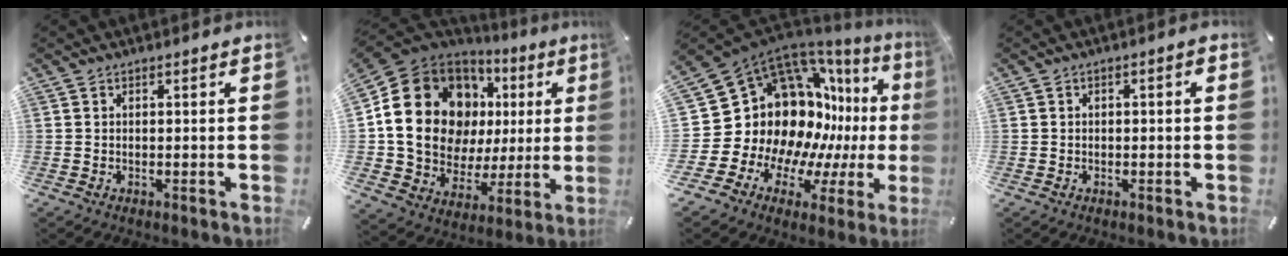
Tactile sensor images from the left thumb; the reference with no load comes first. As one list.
[{"total": 22.8, "force": [4.1, 18.1, 13.1], "torque": [-0.232, -0.026, 0.092]}, {"total": 20.8, "force": [4.0, 17.0, 11.4], "torque": [-0.172, -0.108, 0.127]}, {"total": 1.4, "force": [-0.3, 0.7, 1.2], "torque": [-0.021, 0.004, -0.007]}]